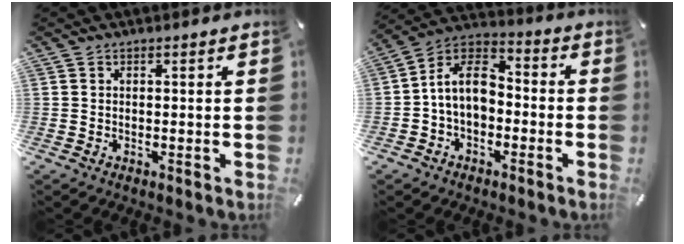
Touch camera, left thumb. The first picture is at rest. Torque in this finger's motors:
{"motor_torque": [0.32, 1.66, 0.96, 0.96, 0.18]}